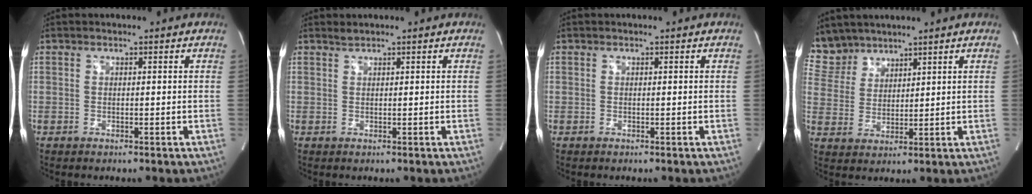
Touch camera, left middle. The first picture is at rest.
{"total": 0.7, "force": [0.7, -0.2, 0.0], "torque": [-0.008, 0.002, 0.016]}
{"total": 0.0}
{"total": 6.3, "force": [5.8, 2.5, -0.1], "torque": [-0.006, 0.008, 0.132]}